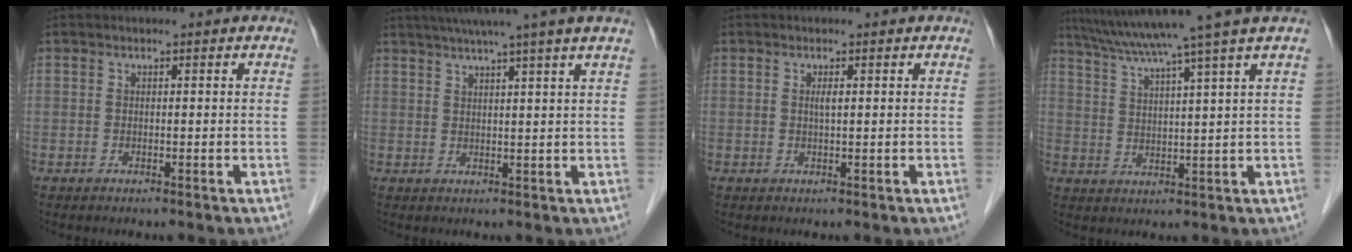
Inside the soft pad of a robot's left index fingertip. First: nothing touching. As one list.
[{"total": 9.7, "force": [7.6, -1.9, 5.8], "torque": [-0.083, 0.019, 0.091]}, {"total": 1.0, "force": [0.2, 0.1, 0.9], "torque": [-0.021, 0.000, 0.004]}, {"total": 11.8, "force": [9.3, -2.5, 6.8], "torque": [-0.112, 0.002, 0.139]}]